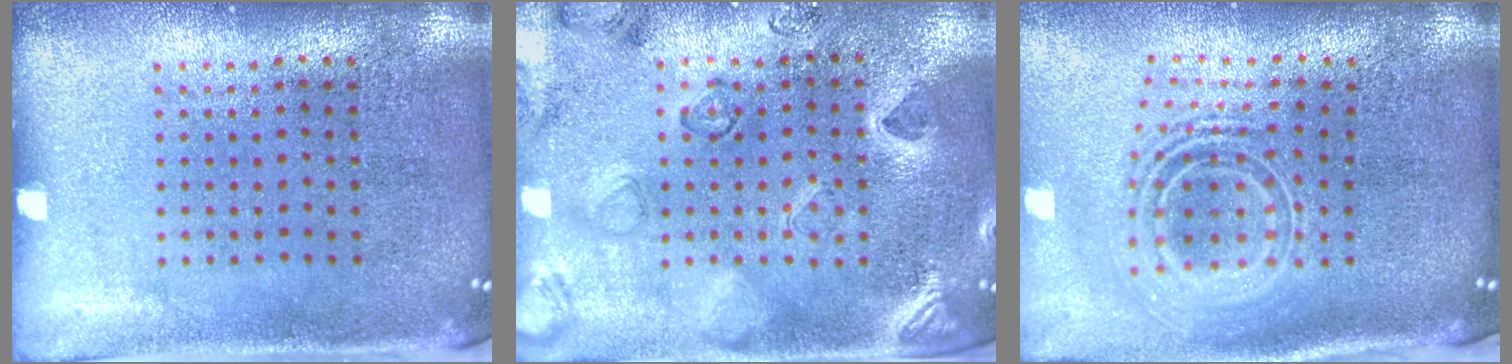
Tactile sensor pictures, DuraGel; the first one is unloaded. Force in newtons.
{"total": 2.3, "press": 2.1, "slide": 1.0}
{"total": 2.4, "press": 1.7, "slide": 1.7}